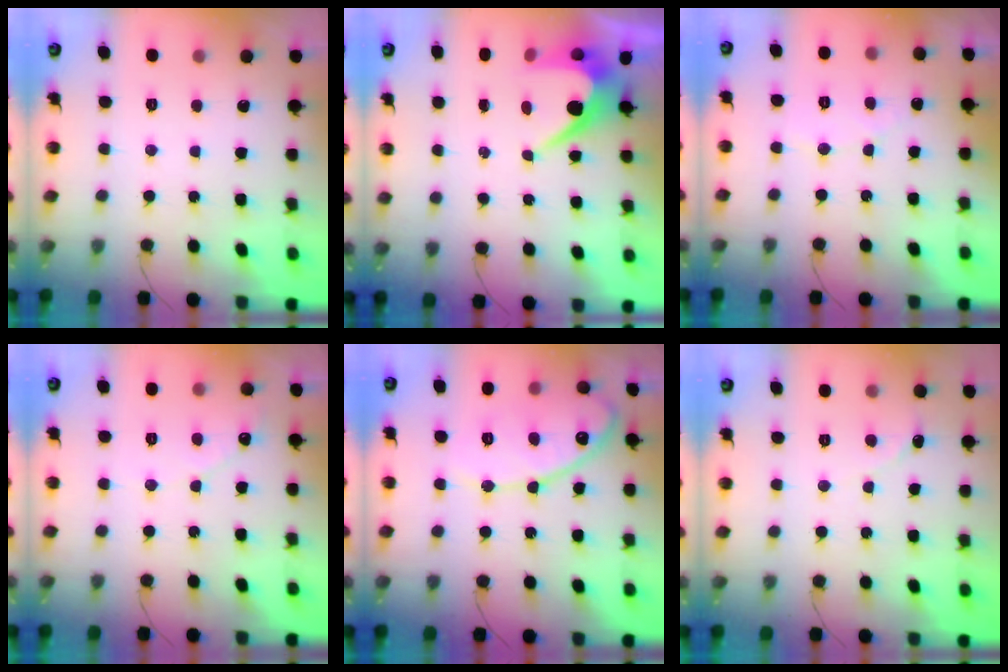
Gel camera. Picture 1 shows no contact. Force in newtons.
{"total": 8.2, "press": 8.2, "slide": 0.4}
{"total": 3.7, "press": 3.7, "slide": 0.3}
{"total": 3.7, "press": 3.6, "slide": 0.4}
{"total": 14.5, "press": 14.5, "slide": 0.8}
{"total": 0.0}